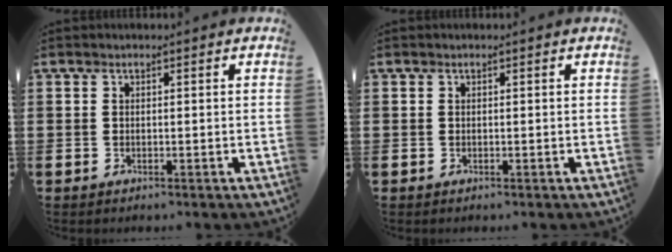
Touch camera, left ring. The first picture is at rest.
{"total": 0.0}